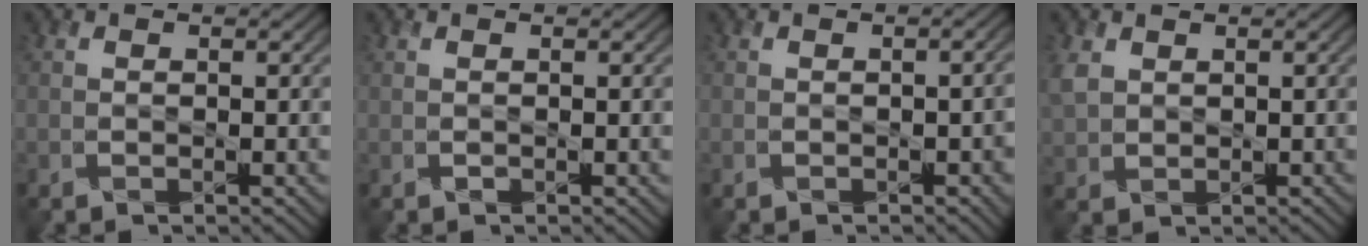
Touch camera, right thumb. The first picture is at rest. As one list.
[{"total": 0.0}, {"total": 1.8, "force": [-0.5, 0.7, 1.6], "torque": [-0.023, 0.000, -0.005]}, {"total": 3.4, "force": [1.2, 2.5, 1.9], "torque": [-0.058, 0.000, 0.027]}]